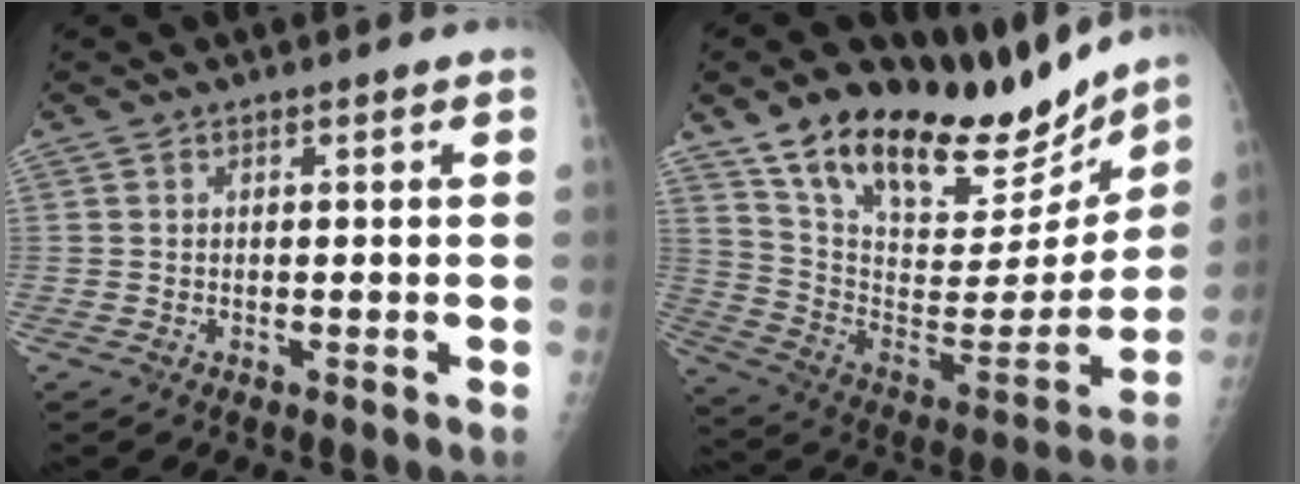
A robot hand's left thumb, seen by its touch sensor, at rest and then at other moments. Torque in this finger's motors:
{"motor_torque": [1.28, 1.20, 1.40, -1.38, 0.20]}